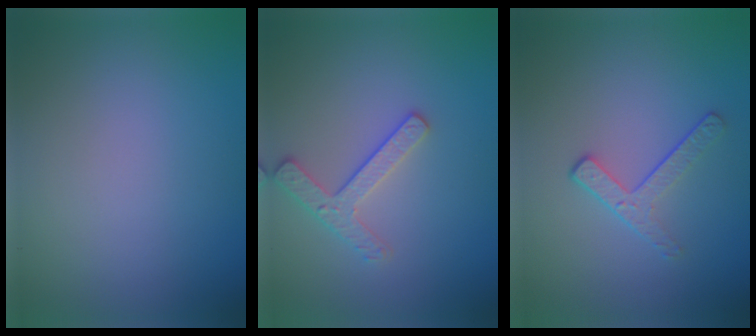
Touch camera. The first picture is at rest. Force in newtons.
{"total": 2.5, "press": 2.4, "slide": 0.5}
{"total": 2.0, "press": 1.4, "slide": 1.5}